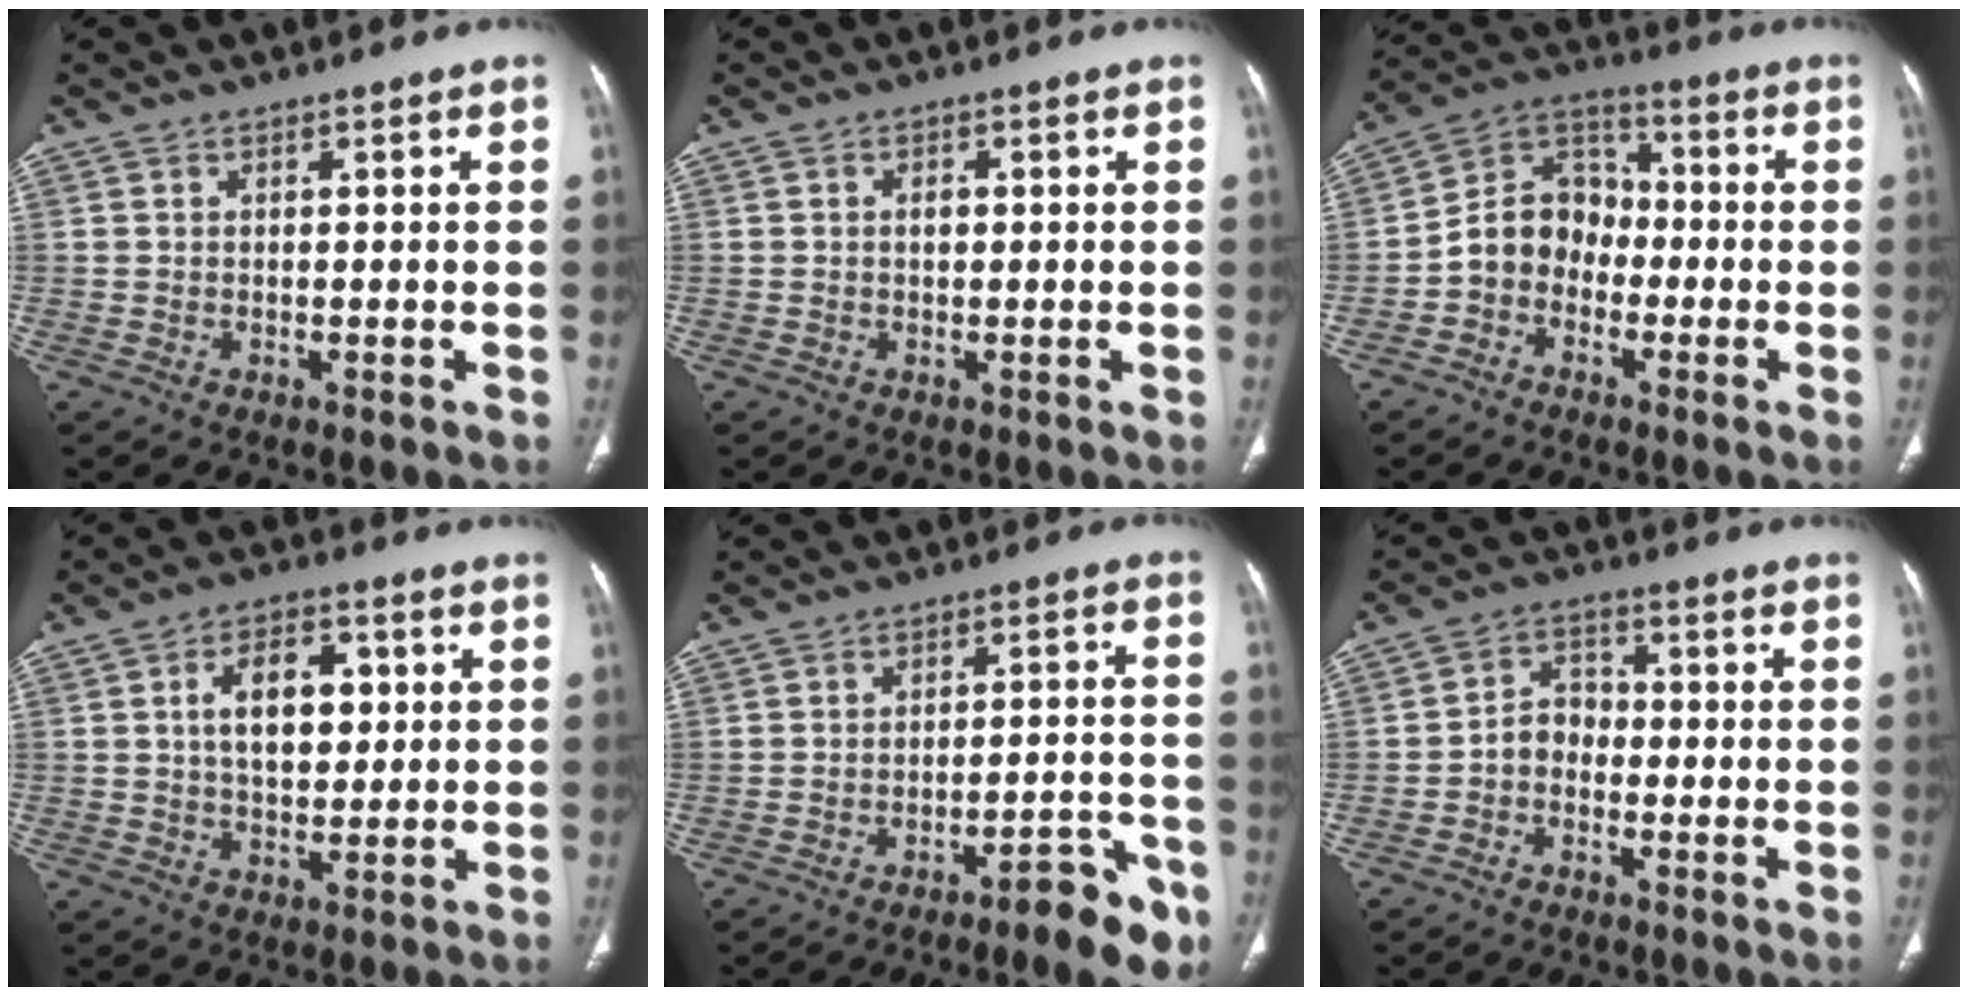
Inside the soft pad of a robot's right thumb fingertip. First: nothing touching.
{"total": 1.5, "force": [0.1, 1.0, 1.1], "torque": [-0.016, 0.004, 0.002]}
{"total": 9.7, "force": [-2.7, 8.1, 4.6], "torque": [-0.053, 0.046, -0.064]}
{"total": 9.8, "force": [1.9, 5.9, 7.6], "torque": [-0.098, 0.004, 0.032]}
{"total": 9.9, "force": [-6.0, 2.7, 7.4], "torque": [-0.082, 0.039, -0.078]}
{"total": 4.6, "force": [-1.6, 3.5, 2.4], "torque": [-0.024, 0.025, -0.041]}